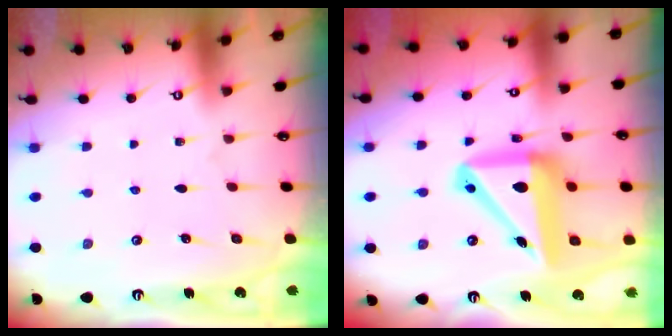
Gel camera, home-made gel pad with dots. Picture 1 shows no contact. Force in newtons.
{"total": 16.4, "press": 16.2, "slide": 2.7}